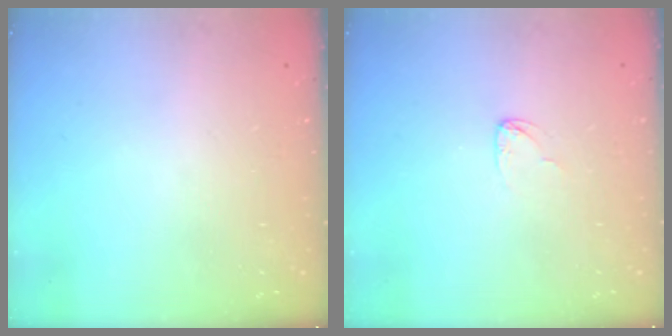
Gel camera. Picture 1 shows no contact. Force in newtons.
{"total": 2.7, "press": 2.7, "slide": 0.1}